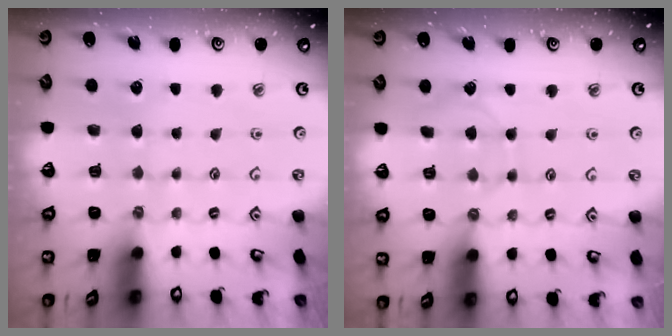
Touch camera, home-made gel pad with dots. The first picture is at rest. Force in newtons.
{"total": 4.1, "press": 4.1, "slide": 0.4}